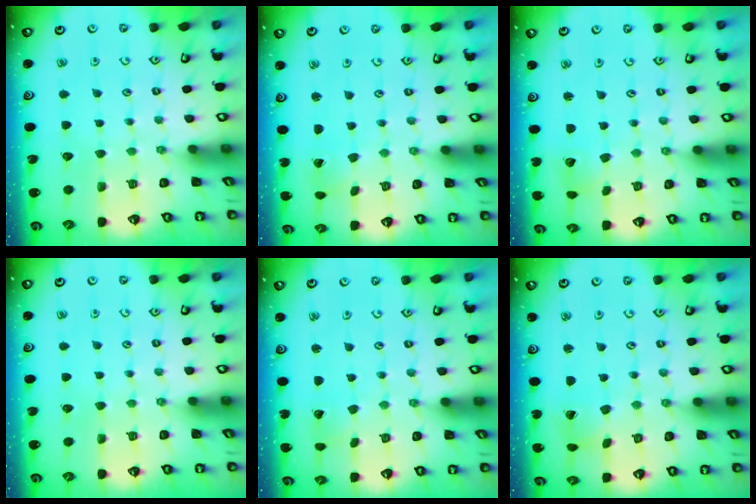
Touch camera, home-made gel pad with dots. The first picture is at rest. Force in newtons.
{"total": 0.7, "press": 0.7, "slide": 0.1}
{"total": 2.8, "press": 2.8, "slide": 0.3}
{"total": 0.0}
{"total": 0.7, "press": 0.7, "slide": 0.1}
{"total": 1.8, "press": 1.7, "slide": 0.2}